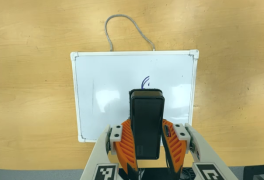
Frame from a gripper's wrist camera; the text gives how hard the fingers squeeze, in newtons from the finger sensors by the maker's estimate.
{"total": 8.5, "left": 6.5, "right": 10.6}